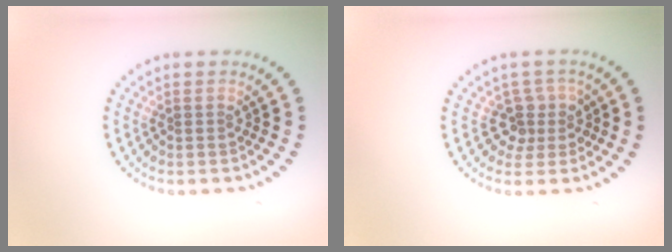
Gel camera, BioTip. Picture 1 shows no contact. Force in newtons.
{"total": 2.7, "press": 2.0, "slide": 1.8}